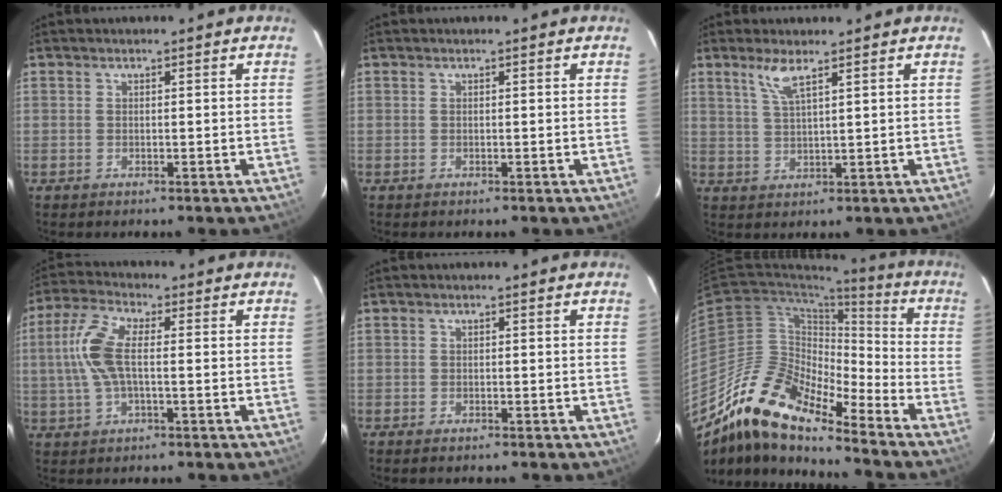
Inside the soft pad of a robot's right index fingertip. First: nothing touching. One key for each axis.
{"total": 0.0}
{"total": 4.0, "fx": 2.7, "fy": 0.0, "fz": 2.9, "tx": -0.063, "ty": -0.002, "tz": 0.056}
{"total": 9.3, "fx": 0.1, "fy": 3.8, "fz": 8.5, "tx": -0.184, "ty": 0.014, "tz": 0.000}
{"total": 0.8, "fx": -0.7, "fy": -0.1, "fz": 0.3, "tx": -0.010, "ty": -0.005, "tz": -0.015}
{"total": 16.3, "fx": -13.4, "fy": 3.7, "fz": 8.6, "tx": -0.137, "ty": -0.014, "tz": -0.270}